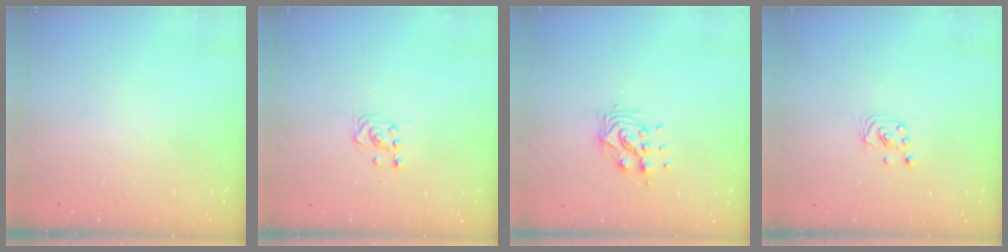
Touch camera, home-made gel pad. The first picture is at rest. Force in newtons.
{"total": 3.6, "press": 3.4, "slide": 1.1}
{"total": 8.8, "press": 8.7, "slide": 0.9}
{"total": 1.9, "press": 1.9, "slide": 0.1}